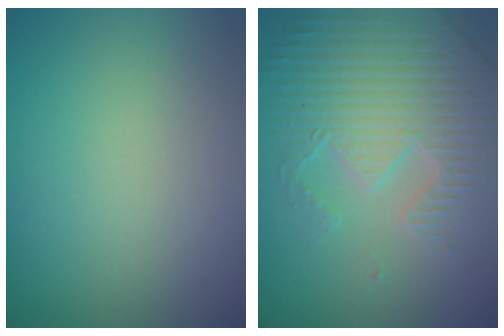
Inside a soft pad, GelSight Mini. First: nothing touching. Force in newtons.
{"total": 5.0, "press": 4.8, "slide": 1.4}